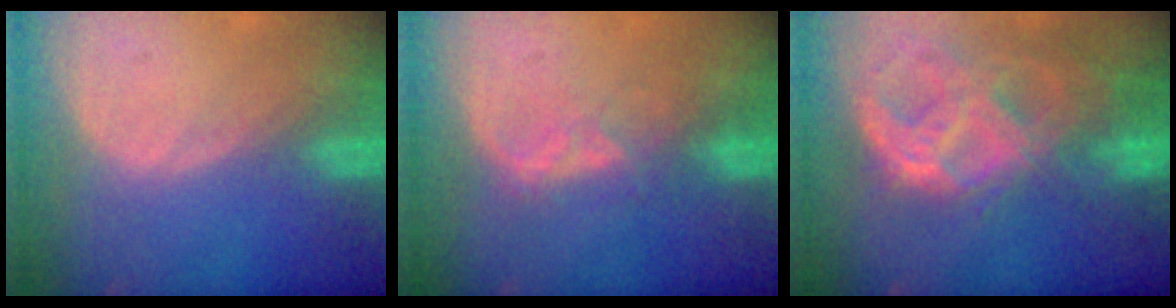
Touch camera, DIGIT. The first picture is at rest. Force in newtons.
{"total": 3.4, "press": 3.3, "slide": 0.6}
{"total": 11.3, "press": 9.6, "slide": 6.1}